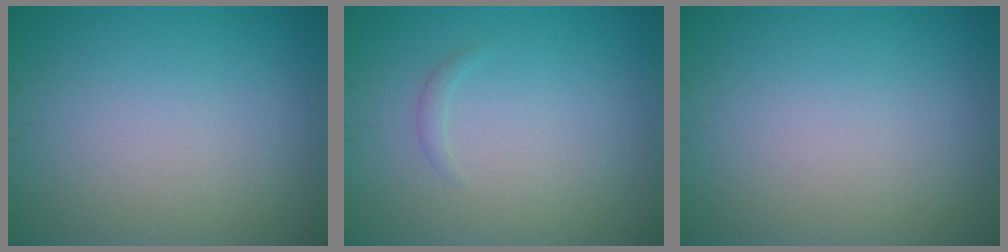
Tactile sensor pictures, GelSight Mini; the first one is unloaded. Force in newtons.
{"total": 0.6, "press": 0.6, "slide": 0.1}
{"total": 0.0}